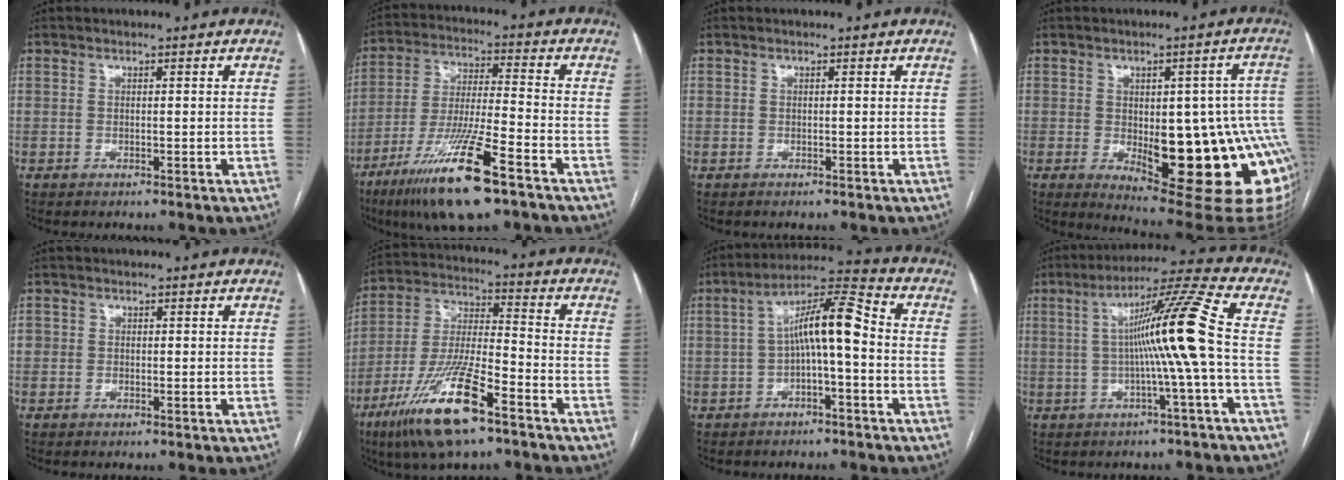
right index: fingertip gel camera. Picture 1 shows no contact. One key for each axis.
{"total": 15.8, "fx": -9.3, "fy": 1.1, "fz": 12.7, "tx": -0.261, "ty": -0.039, "tz": -0.170}
{"total": 0.0}
{"total": 21.1, "fx": -4.6, "fy": 6.5, "fz": 19.6, "tx": -0.170, "ty": 0.014, "tz": -0.035}
{"total": 1.3, "fx": 0.0, "fy": 1.2, "fz": 0.4, "tx": 0.000, "ty": 0.007, "tz": -0.001}
{"total": 16.1, "fx": -9.5, "fy": 2.9, "fz": 12.7, "tx": -0.264, "ty": -0.026, "tz": -0.173}
{"total": 9.5, "fx": -0.6, "fy": 1.6, "fz": 9.3, "tx": -0.159, "ty": 0.038, "tz": -0.014}
{"total": 11.9, "fx": -0.4, "fy": -2.2, "fz": 11.6, "tx": -0.188, "ty": 0.014, "tz": -0.007}